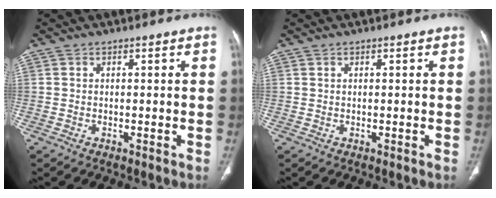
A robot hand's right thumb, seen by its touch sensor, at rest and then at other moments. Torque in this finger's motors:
{"motor_torque": [-0.02, 0.02, -0.25, 0.25, 0.00]}